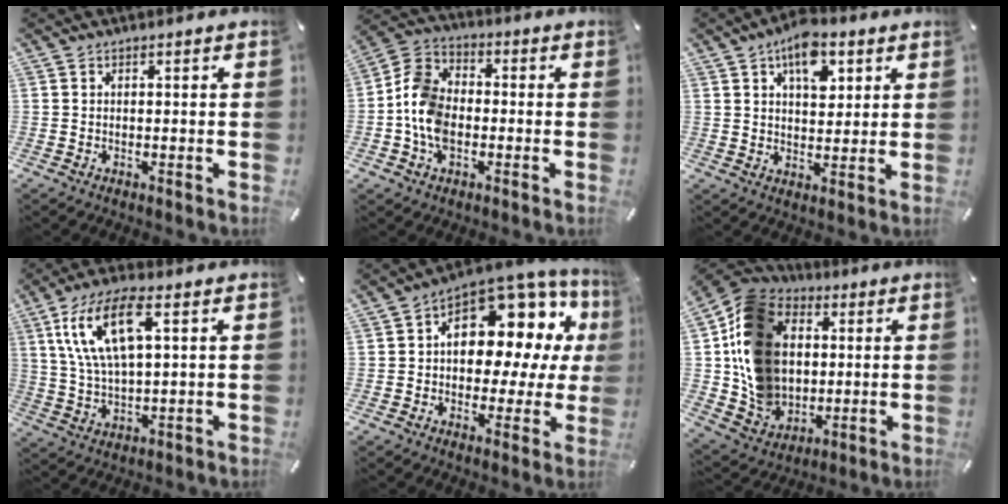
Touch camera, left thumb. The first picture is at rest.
{"total": 9.9, "force": [-2.6, 7.4, 6.0], "torque": [-0.142, 0.021, -0.048]}
{"total": 10.0, "force": [4.9, 5.9, 6.5], "torque": [-0.088, -0.014, 0.083]}
{"total": 14.0, "force": [5.7, 5.9, 11.3], "torque": [-0.251, 0.008, 0.099]}
{"total": 12.7, "force": [4.0, 8.7, 8.4], "torque": [-0.112, -0.047, 0.070]}
{"total": 17.2, "force": [2.0, 14.8, 8.5], "torque": [-0.174, -0.001, 0.043]}